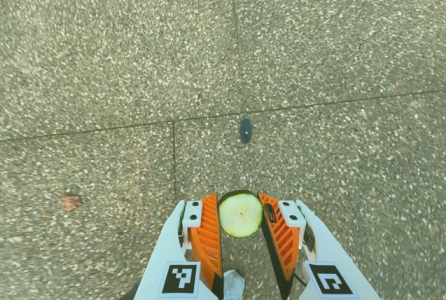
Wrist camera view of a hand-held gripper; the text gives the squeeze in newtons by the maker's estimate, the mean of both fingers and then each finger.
{"total": 8.9, "left": 8.3, "right": 9.4}